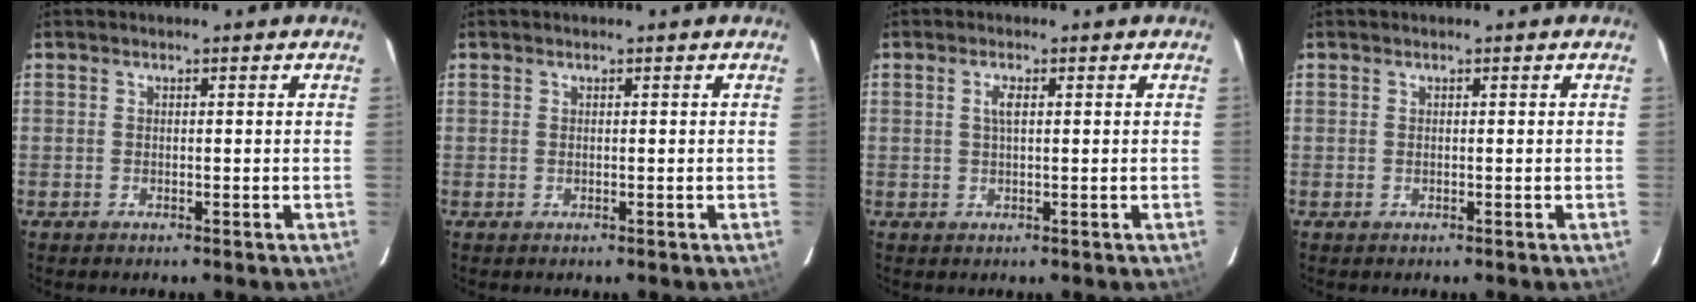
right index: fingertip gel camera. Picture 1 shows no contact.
{"total": 0.0}
{"total": 1.7, "force": [0.5, 0.5, 1.6], "torque": [-0.031, 0.002, 0.008]}
{"total": 0.0}